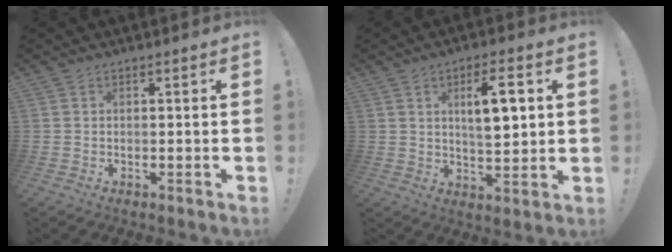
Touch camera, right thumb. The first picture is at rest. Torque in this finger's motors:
{"motor_torque": [-0.20, 0.63, 0.32, 0.31, 0.07]}